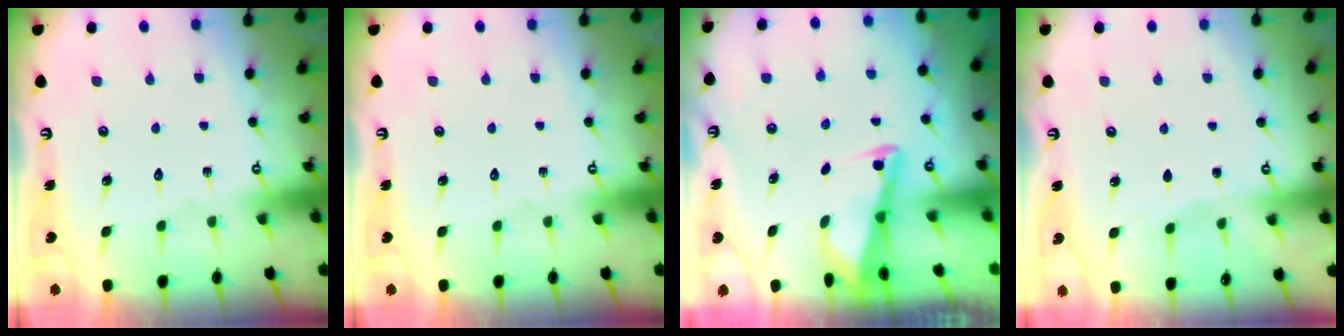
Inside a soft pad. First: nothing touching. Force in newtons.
{"total": 0.0}
{"total": 2.8, "press": 2.8, "slide": 0.3}
{"total": 1.5, "press": 1.5, "slide": 0.3}